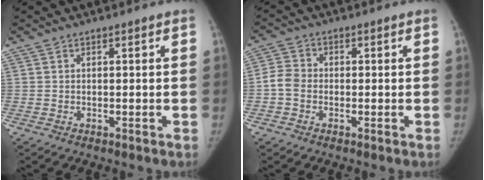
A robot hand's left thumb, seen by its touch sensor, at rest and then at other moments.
{"total": 4.1, "force": [-0.9, 3.4, 2.1], "torque": [-0.035, 0.010, -0.024]}